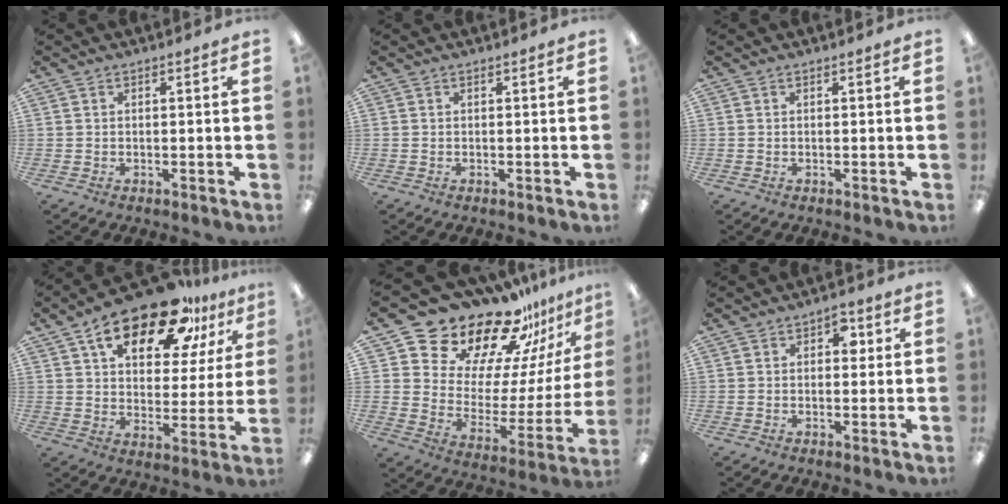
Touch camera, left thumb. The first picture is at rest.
{"total": 0.0}
{"total": 0.0}
{"total": 20.7, "force": [13.4, 9.7, 12.5], "torque": [-0.199, -0.066, 0.225]}
{"total": 22.8, "force": [19.3, 10.1, 6.7], "torque": [-0.114, -0.153, 0.346]}
{"total": 3.8, "force": [1.2, 2.5, 2.6], "torque": [-0.030, 0.001, 0.014]}